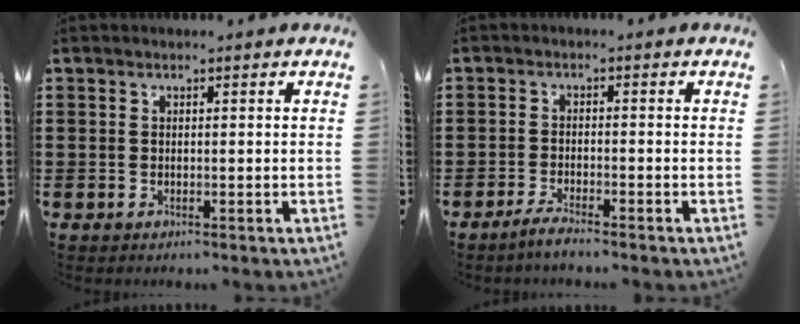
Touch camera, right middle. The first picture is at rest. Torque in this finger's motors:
{"motor_torque": [0.81, -0.23, 0.14, 0.08]}